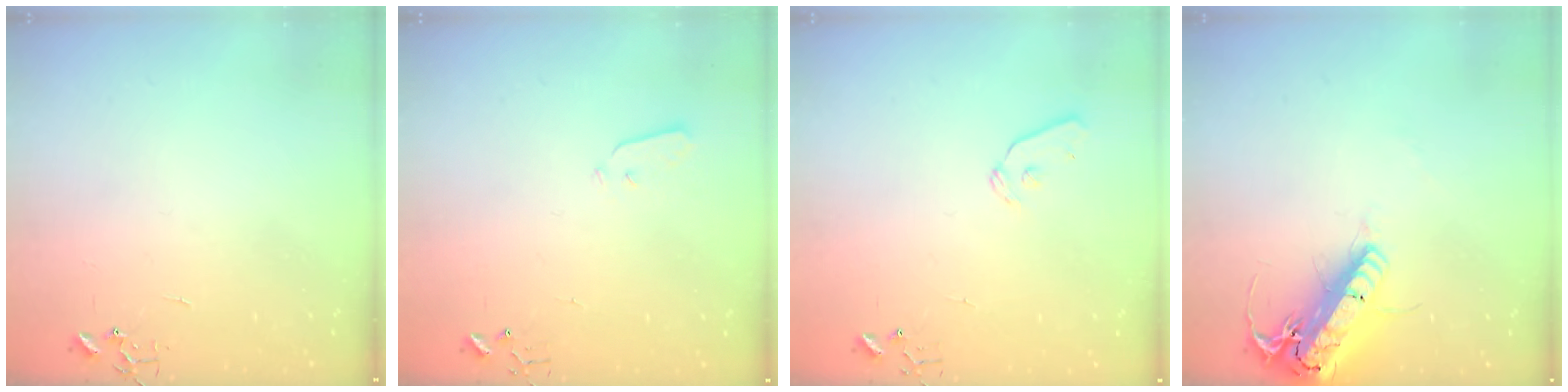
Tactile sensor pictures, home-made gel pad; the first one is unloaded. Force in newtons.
{"total": 3.6, "press": 3.6, "slide": 0.2}
{"total": 8.7, "press": 8.7, "slide": 0.9}
{"total": 20.0, "press": 19.6, "slide": 4.1}